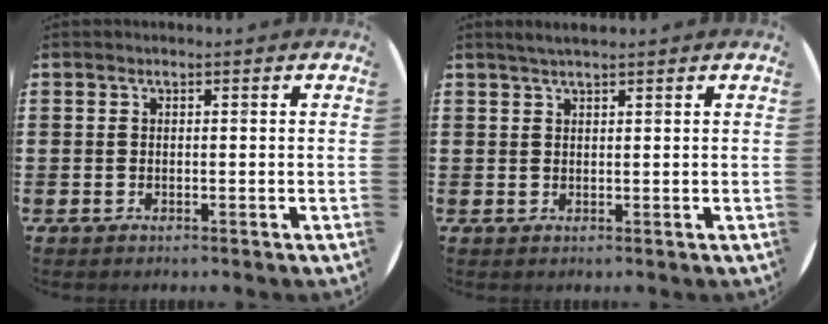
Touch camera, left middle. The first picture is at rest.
{"total": 1.6, "force": [1.4, 0.0, 0.7], "torque": [-0.014, 0.004, 0.025]}